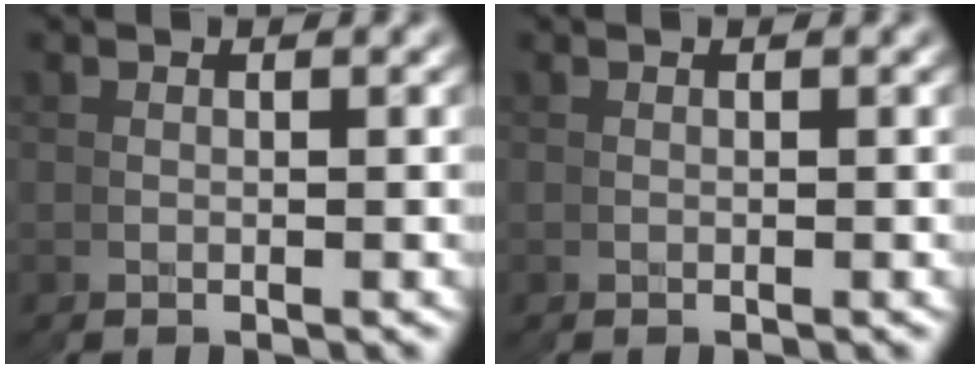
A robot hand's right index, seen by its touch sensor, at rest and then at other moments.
{"total": 0.0}